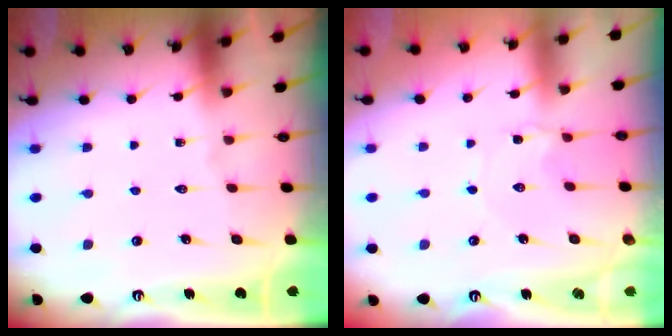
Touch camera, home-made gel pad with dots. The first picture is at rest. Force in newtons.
{"total": 1.0, "press": 1.0, "slide": 0.1}